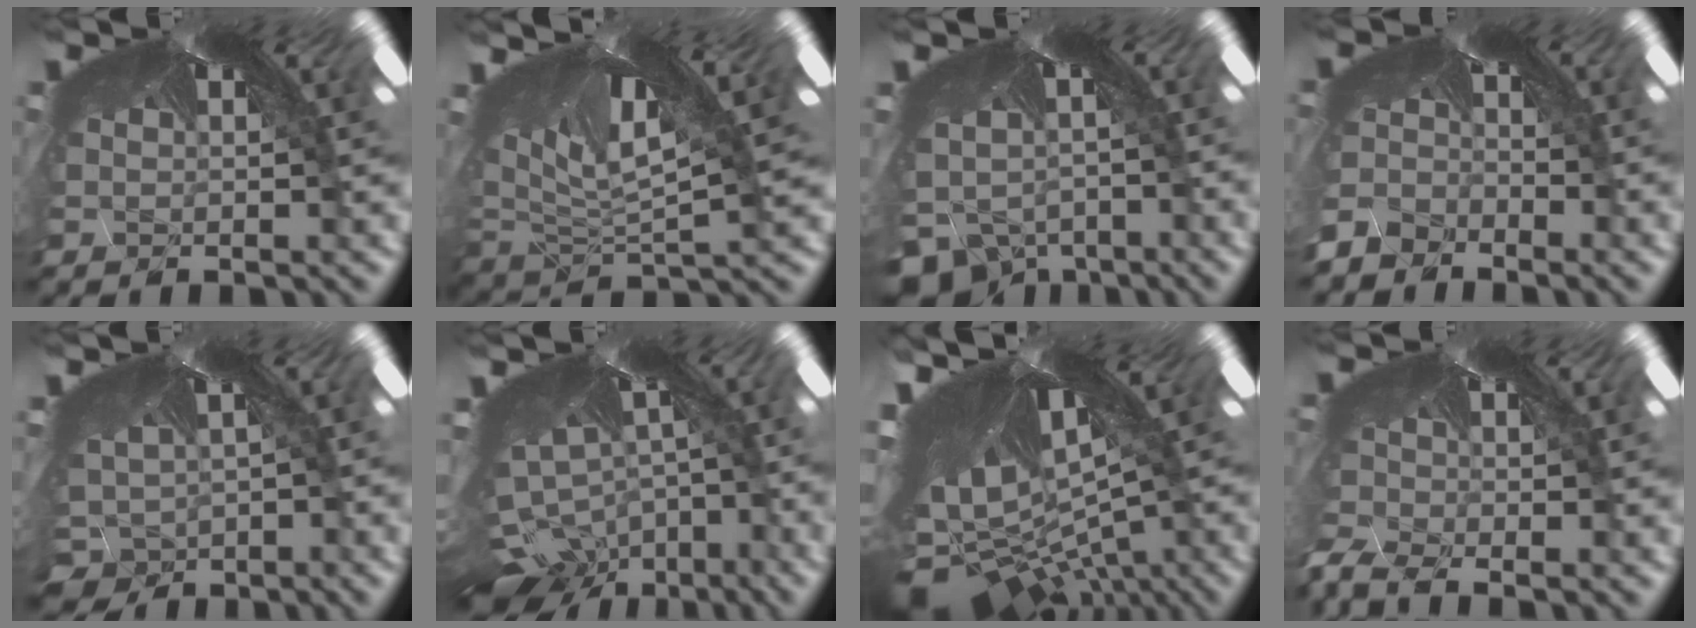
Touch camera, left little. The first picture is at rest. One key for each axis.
{"total": 3.6, "fx": -3.2, "fy": 0.8, "fz": 1.2, "tx": -0.071, "ty": -0.053, "tz": -0.023}
{"total": 8.0, "fx": -7.5, "fy": 2.8, "fz": -0.5, "tx": -0.024, "ty": -0.082, "tz": -0.083}
{"total": 8.5, "fx": -8.4, "fy": 1.5, "fz": 0.5, "tx": -0.032, "ty": -0.046, "tz": -0.126}
{"total": 5.2, "fx": -5.0, "fy": 1.1, "fz": -0.8, "tx": -0.024, "ty": -0.063, "tz": -0.037}
{"total": 10.4, "fx": -10.2, "fy": 1.9, "fz": -0.2, "tx": -0.003, "ty": -0.080, "tz": -0.144}
{"total": 8.3, "fx": -8.0, "fy": 1.5, "fz": 1.5, "tx": -0.066, "ty": -0.118, "tz": -0.086}
{"total": 7.5, "fx": -7.3, "fy": 0.7, "fz": 1.3, "tx": -0.046, "ty": -0.087, "tz": -0.085}